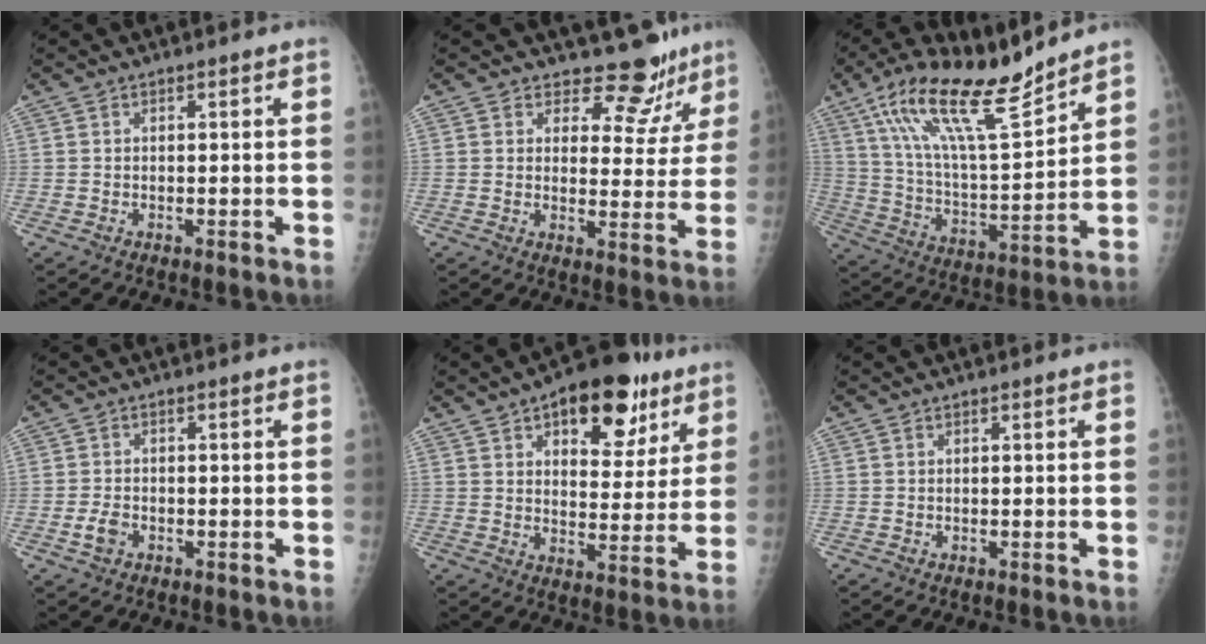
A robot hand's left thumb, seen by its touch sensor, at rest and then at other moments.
{"total": 9.2, "force": [8.2, 4.3, 0.8], "torque": [0.031, -0.066, 0.093]}
{"total": 18.1, "force": [13.2, 3.8, 11.8], "torque": [-0.190, -0.063, 0.242]}
{"total": 2.8, "force": [-1.2, 1.9, 1.7], "torque": [-0.033, 0.006, -0.022]}
{"total": 17.2, "force": [9.3, 8.7, 11.7], "torque": [-0.109, -0.028, 0.131]}
{"total": 0.0}